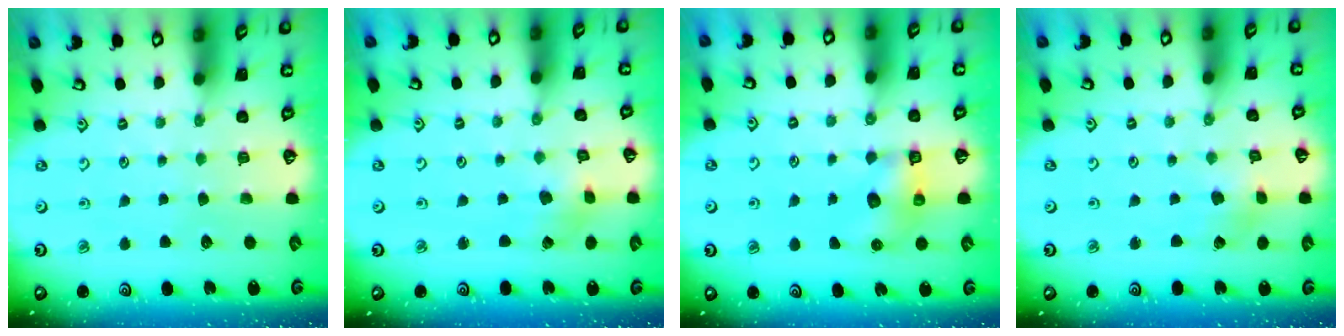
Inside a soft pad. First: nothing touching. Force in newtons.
{"total": 2.7, "press": 2.7, "slide": 0.4}
{"total": 6.8, "press": 6.8, "slide": 0.5}
{"total": 2.5, "press": 2.4, "slide": 0.4}